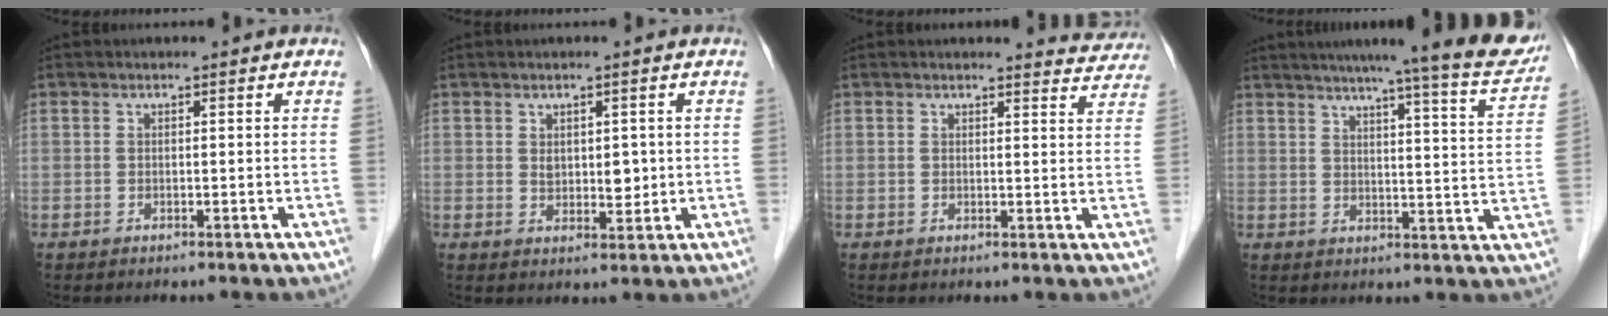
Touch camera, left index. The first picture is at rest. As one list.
[{"total": 3.3, "force": [0.5, 2.1, 2.5], "torque": [-0.038, -0.002, 0.014]}, {"total": 4.3, "force": [4.2, 0.8, -0.3], "torque": [0.010, -0.023, 0.024]}, {"total": 19.7, "force": [17.2, 0.0, 9.6], "torque": [-0.130, -0.046, 0.203]}]